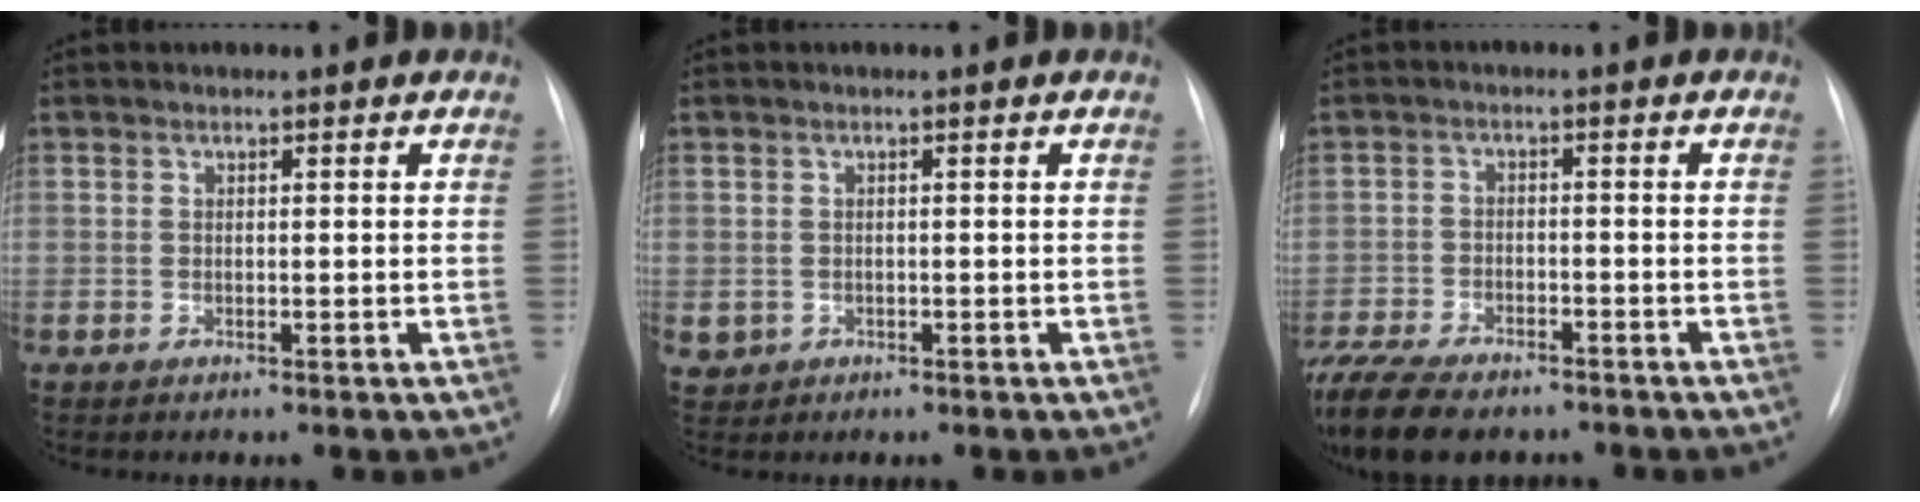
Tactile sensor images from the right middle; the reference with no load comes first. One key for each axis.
{"total": 1.7, "fx": -0.3, "fy": 1.6, "fz": 0.3, "tx": -0.004, "ty": 0.005, "tz": 0.004}
{"total": 15.5, "fx": -11.9, "fy": 6.2, "fz": 7.7, "tx": -0.199, "ty": -0.023, "tz": -0.184}